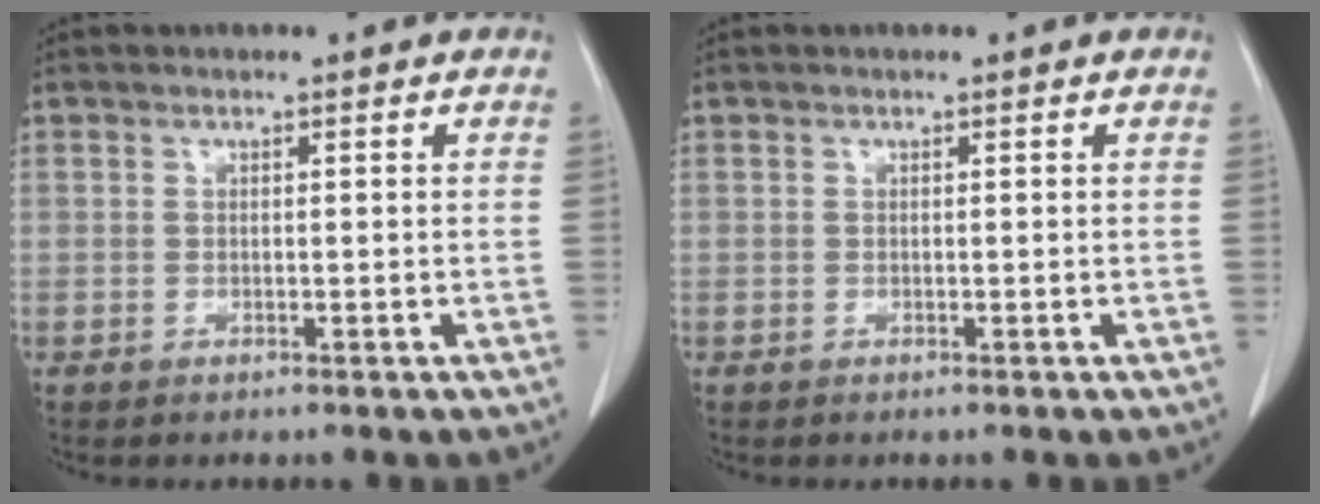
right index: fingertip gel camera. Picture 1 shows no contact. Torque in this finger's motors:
{"motor_torque": [0.00, 0.00, 0.02, 0.00]}